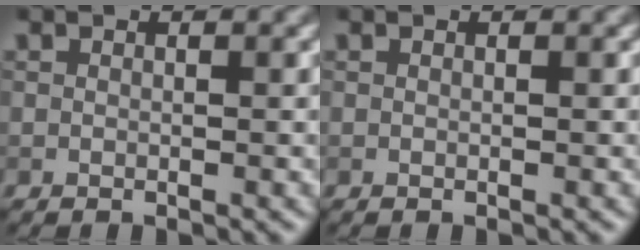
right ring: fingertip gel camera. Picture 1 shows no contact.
{"total": 0.0}